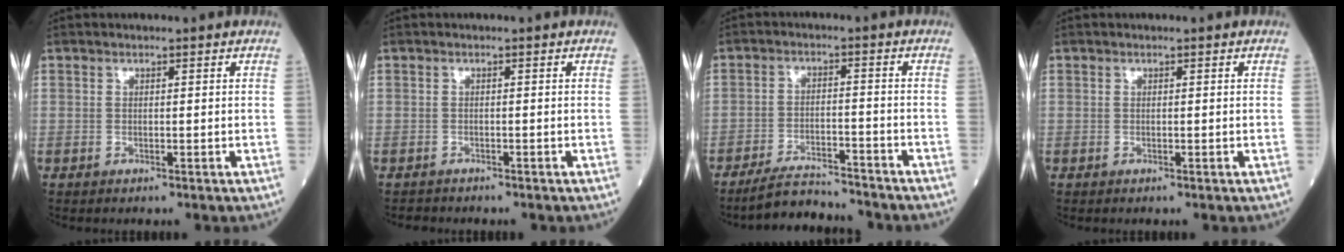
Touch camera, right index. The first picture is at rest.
{"total": 1.0, "force": [-0.9, 0.2, -0.3], "torque": [-0.004, -0.004, -0.019]}
{"total": 8.1, "force": [-7.8, 0.7, 2.1], "torque": [-0.032, -0.011, -0.131]}
{"total": 0.0}